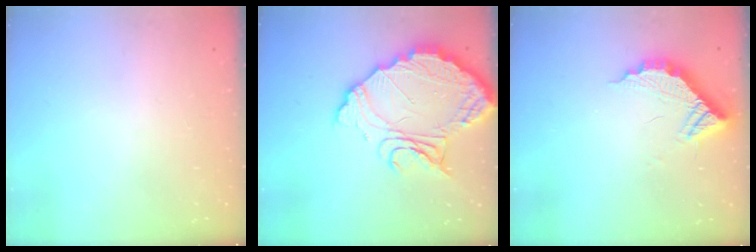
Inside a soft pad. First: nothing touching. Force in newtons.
{"total": 17.3, "press": 17.2, "slide": 1.6}
{"total": 11.6, "press": 11.6, "slide": 0.5}